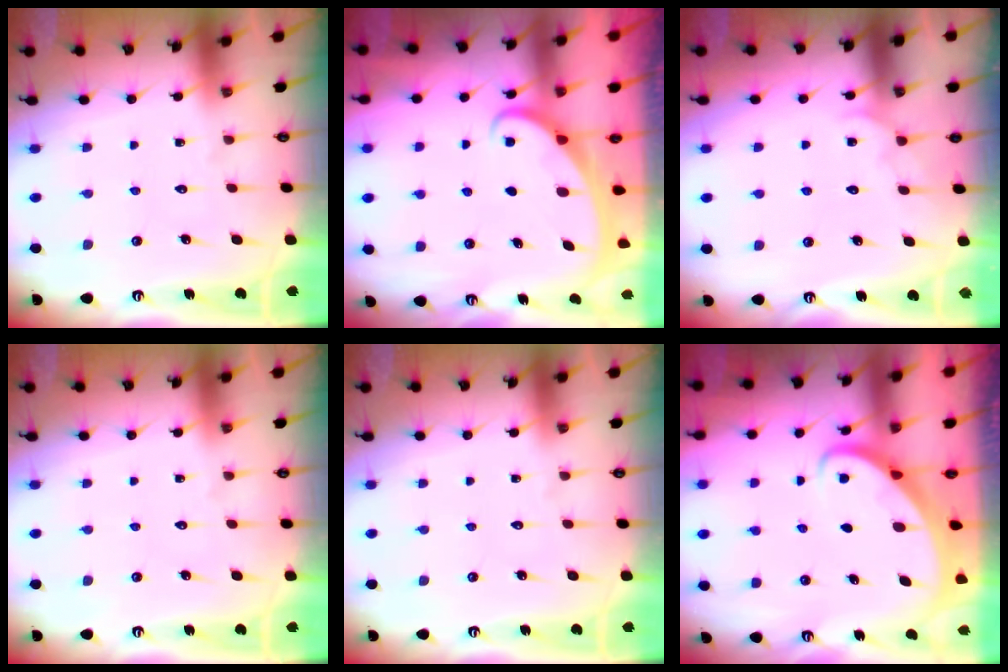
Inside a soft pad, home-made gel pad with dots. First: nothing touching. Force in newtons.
{"total": 2.3, "press": 2.3, "slide": 0.4}
{"total": 3.0, "press": 3.0, "slide": 0.3}
{"total": 0.0}
{"total": 0.0}
{"total": 2.6, "press": 2.6, "slide": 0.3}